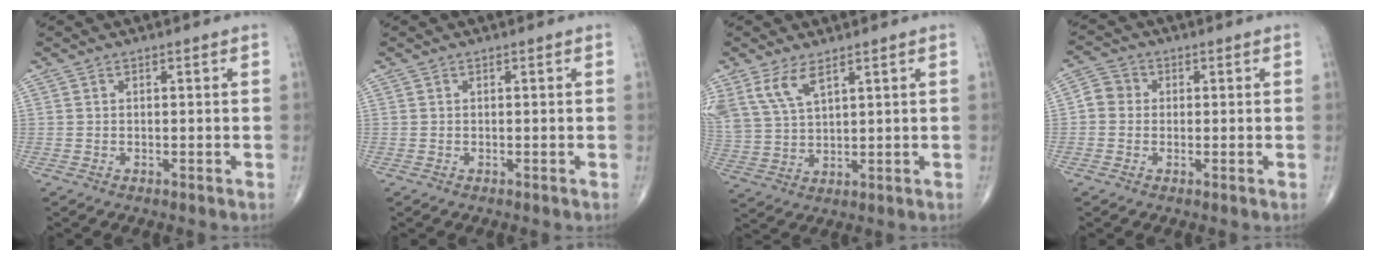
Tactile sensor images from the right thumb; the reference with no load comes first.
{"total": 0.0}
{"total": 7.4, "force": [4.6, 2.9, 5.0], "torque": [-0.107, -0.013, 0.104]}
{"total": 3.7, "force": [-0.1, 3.5, 1.4], "torque": [-0.010, 0.009, -0.010]}